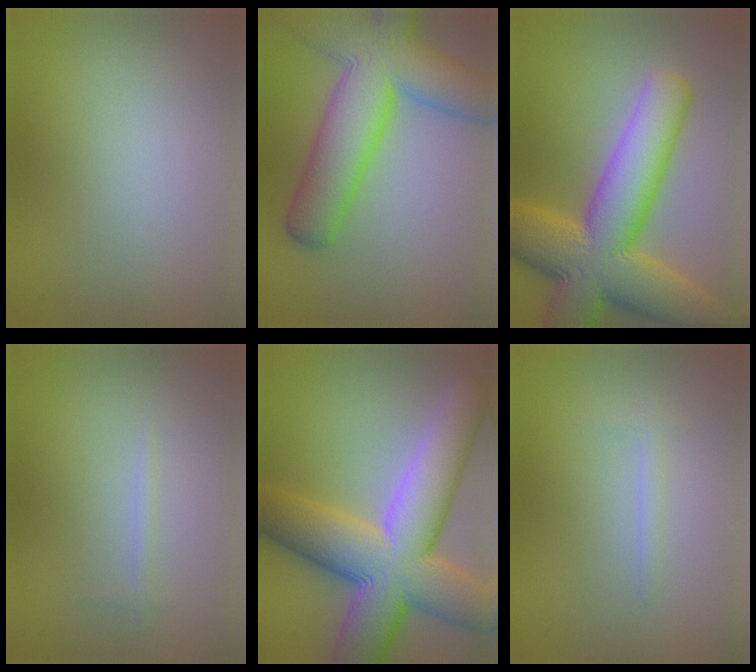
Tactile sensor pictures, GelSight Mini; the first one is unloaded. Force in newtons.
{"total": 10.8, "press": 10.7, "slide": 0.8}
{"total": 13.1, "press": 13.1, "slide": 0.2}
{"total": 0.7, "press": 0.7, "slide": 0.1}
{"total": 14.2, "press": 14.1, "slide": 0.8}
{"total": 0.9, "press": 0.9, "slide": 0.0}